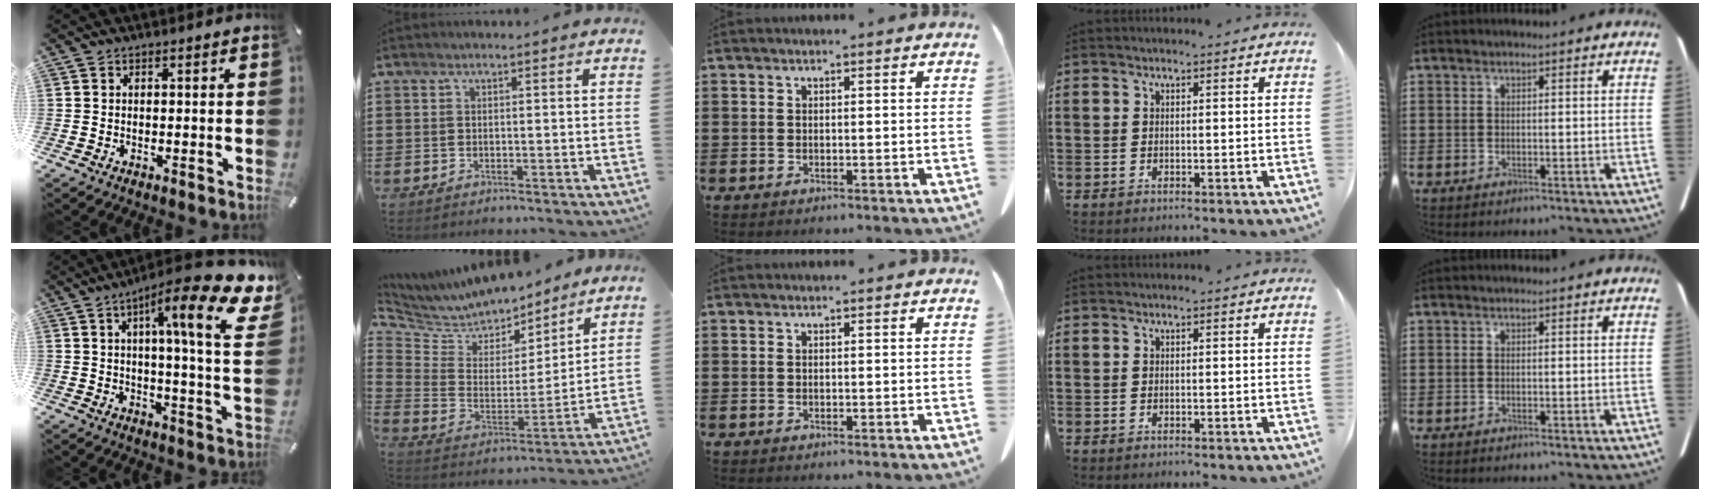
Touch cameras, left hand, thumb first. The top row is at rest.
{"thumb": {"total": 21.1, "force": [9.3, 3.7, 18.6], "torque": [-0.278, -0.058, 0.128]}, "index": {"total": 6.6, "force": [6.2, 2.3, -0.1], "torque": [-0.044, -0.049, 0.108]}}